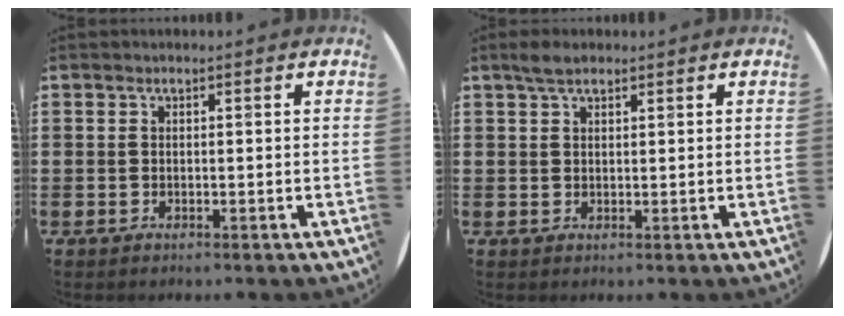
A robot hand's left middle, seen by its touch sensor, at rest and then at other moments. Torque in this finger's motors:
{"motor_torque": [0.58, -0.54, 0.00, 0.00]}